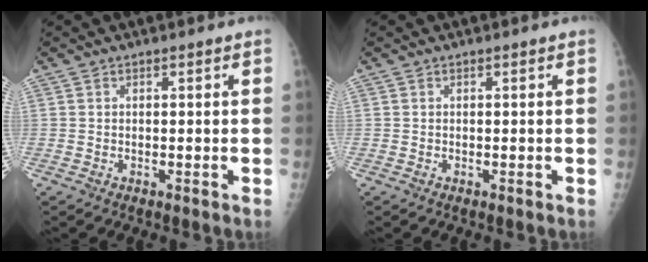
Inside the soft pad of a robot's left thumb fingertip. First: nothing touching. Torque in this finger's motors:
{"motor_torque": [0.00, 0.00, 0.00, 0.00, 0.00]}